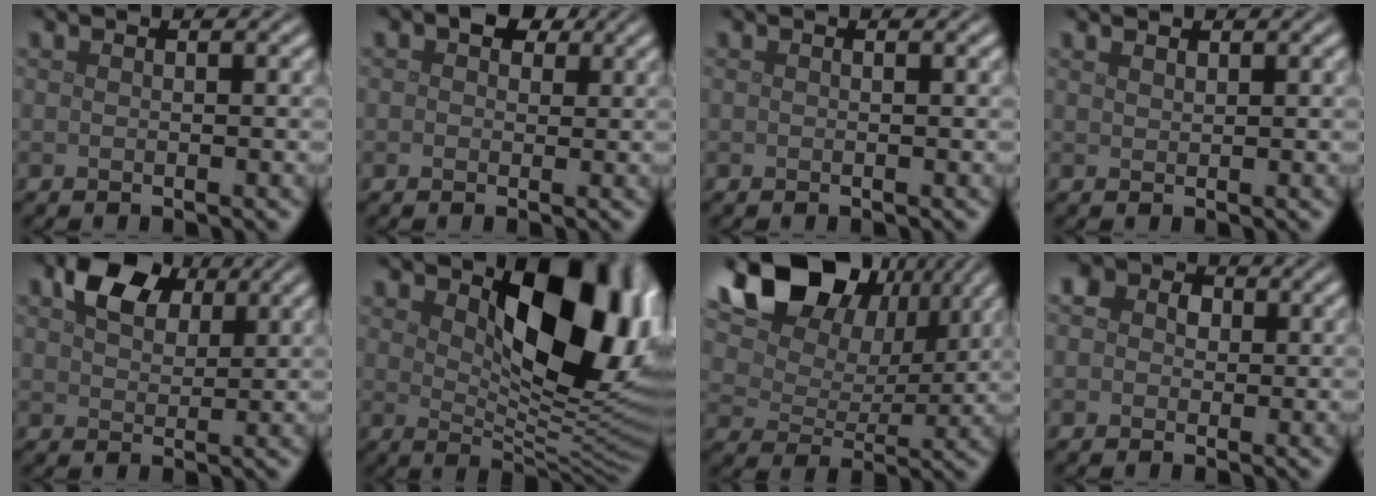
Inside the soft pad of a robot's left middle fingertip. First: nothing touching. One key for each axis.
{"total": 2.9, "fx": 1.2, "fy": 2.1, "fz": 1.7, "tx": -0.025, "ty": 0.003, "tz": 0.011}
{"total": 0.0}
{"total": 0.9, "fx": 0.8, "fy": 0.2, "fz": 0.1, "tx": -0.007, "ty": -0.003, "tz": 0.017}
{"total": 5.8, "fx": 3.1, "fy": 3.6, "fz": 3.3, "tx": -0.065, "ty": 0.006, "tz": 0.050}
{"total": 12.0, "fx": 3.7, "fy": 5.9, "fz": 9.7, "tx": -0.132, "ty": -0.009, "tz": 0.062}
{"total": 15.1, "fx": 8.3, "fy": 9.6, "fz": 8.2, "tx": -0.165, "ty": 0.055, "tz": 0.129}
{"total": 6.3, "fx": 2.3, "fy": 4.9, "fz": 3.2, "tx": -0.050, "ty": 0.029, "tz": -0.005}